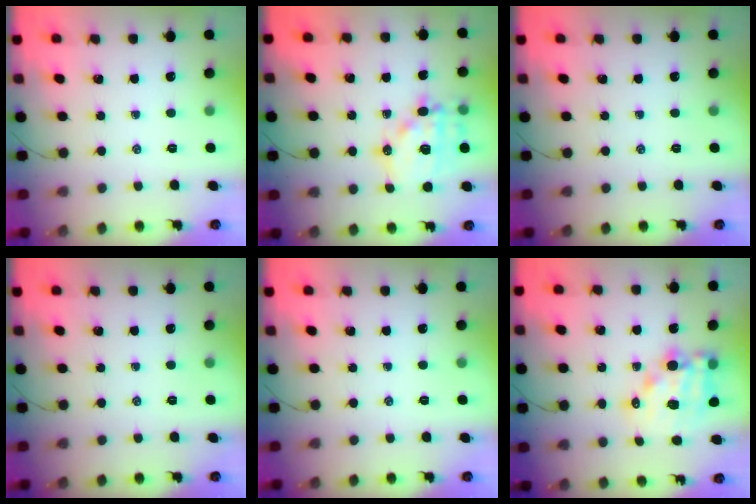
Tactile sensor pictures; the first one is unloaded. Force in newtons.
{"total": 15.8, "press": 15.4, "slide": 3.4}
{"total": 0.0}
{"total": 0.0}
{"total": 0.0}
{"total": 11.9, "press": 11.6, "slide": 2.9}